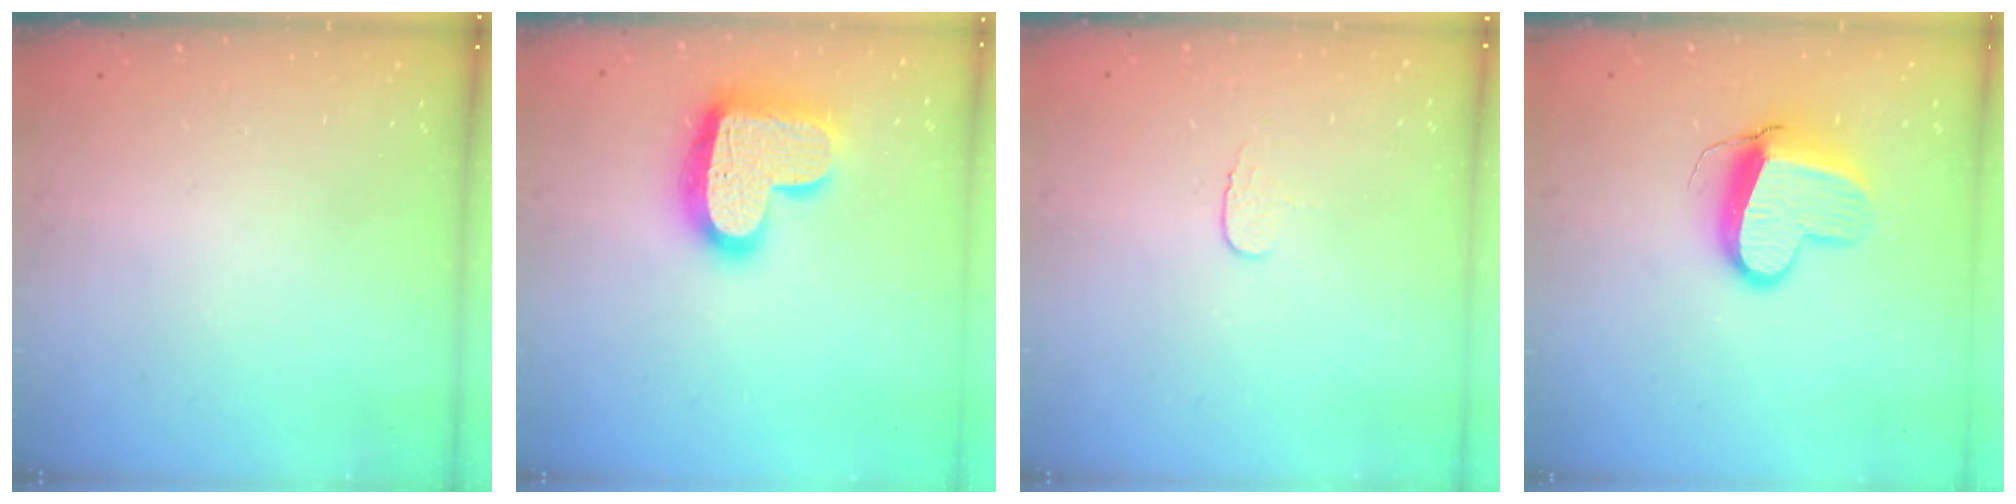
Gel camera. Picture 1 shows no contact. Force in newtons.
{"total": 19.5, "press": 19.5, "slide": 1.4}
{"total": 3.9, "press": 3.8, "slide": 0.4}
{"total": 11.5, "press": 11.4, "slide": 1.3}